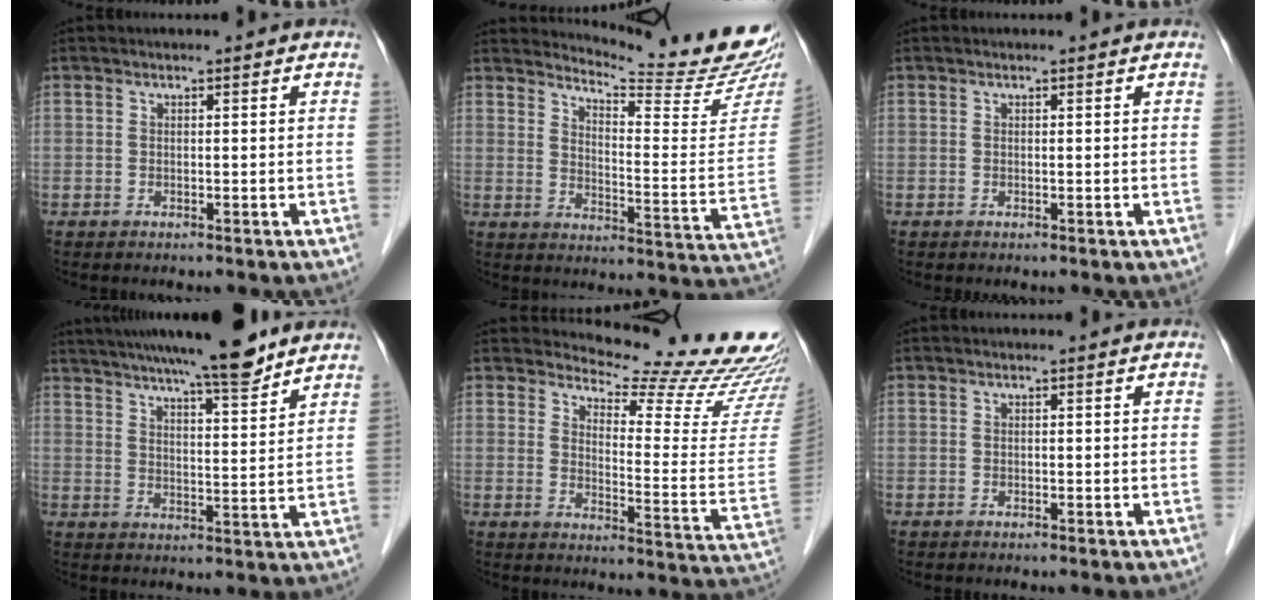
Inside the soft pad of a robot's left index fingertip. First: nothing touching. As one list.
[{"total": 17.6, "force": [17.0, -0.1, 4.6], "torque": [-0.074, -0.123, 0.202]}, {"total": 0.0}, {"total": 14.4, "force": [12.1, 0.9, 7.6], "torque": [-0.118, 0.008, 0.179]}, {"total": 19.1, "force": [18.5, 0.7, 4.6], "torque": [-0.061, -0.140, 0.207]}, {"total": 0.0}]